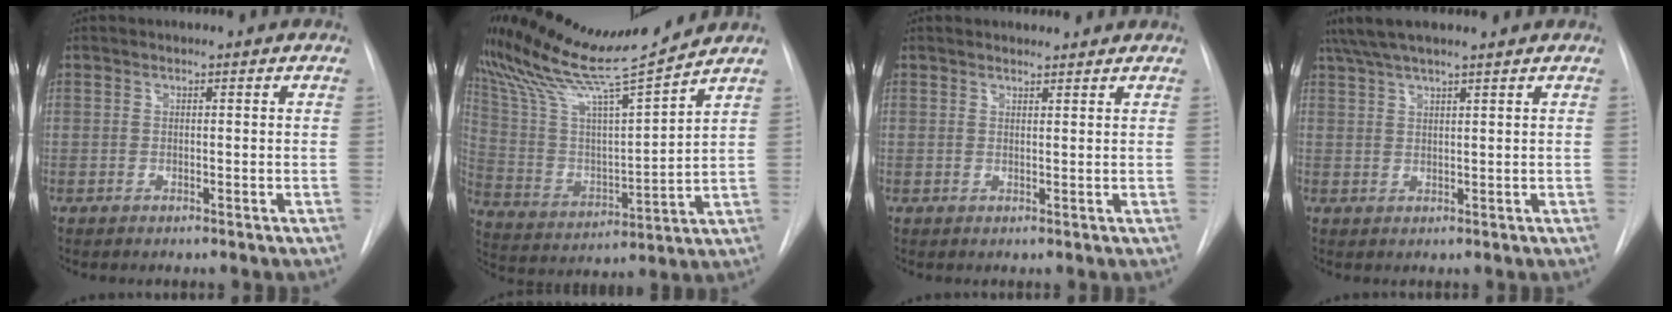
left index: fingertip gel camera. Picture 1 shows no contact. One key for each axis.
{"total": 16.4, "fx": 15.2, "fy": -1.7, "fz": 5.9, "tx": -0.128, "ty": -0.029, "tz": 0.271}
{"total": 2.4, "fx": 2.3, "fy": 0.6, "fz": 0.3, "tx": -0.009, "ty": 0.011, "tz": 0.029}
{"total": 7.1, "fx": 5.9, "fy": 0.4, "fz": 3.9, "tx": -0.065, "ty": 0.034, "tz": 0.101}